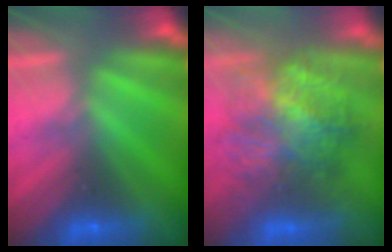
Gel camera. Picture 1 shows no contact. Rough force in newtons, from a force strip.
{"total": 9.3}